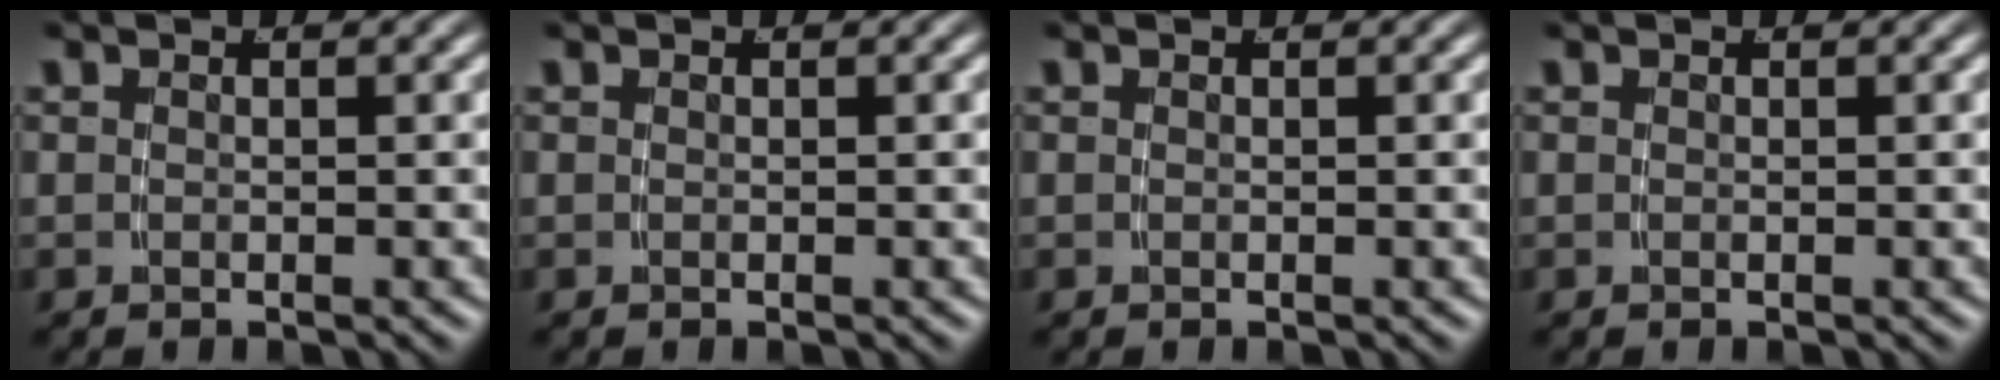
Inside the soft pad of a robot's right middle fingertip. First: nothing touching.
{"total": 0.0}
{"total": 0.0}
{"total": 0.0}